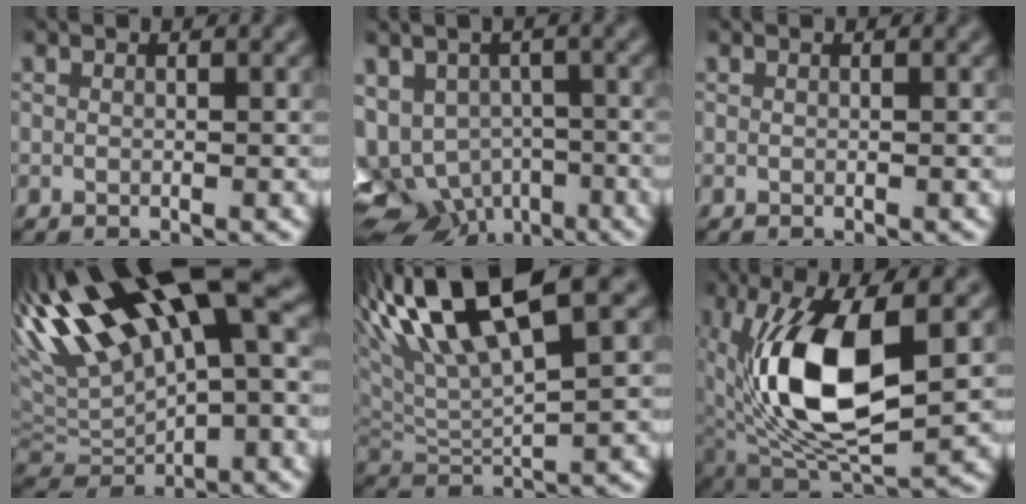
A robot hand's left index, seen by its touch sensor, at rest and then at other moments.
{"total": 9.9, "force": [-3.4, 7.1, 6.0], "torque": [-0.100, -0.015, -0.036]}
{"total": 0.0}
{"total": 15.7, "force": [5.4, 5.5, 13.6], "torque": [-0.263, 0.015, 0.103]}
{"total": 10.1, "force": [5.4, 2.7, 8.1], "torque": [-0.152, 0.025, 0.098]}
{"total": 11.7, "force": [1.3, 5.5, 10.3], "torque": [-0.201, -0.004, 0.028]}